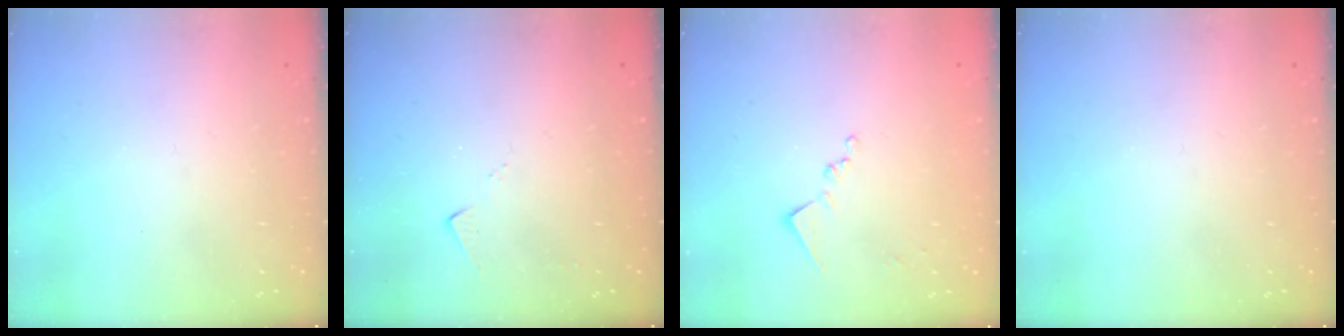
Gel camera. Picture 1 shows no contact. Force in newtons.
{"total": 3.3, "press": 3.3, "slide": 0.4}
{"total": 9.0, "press": 8.9, "slide": 0.6}
{"total": 0.0}